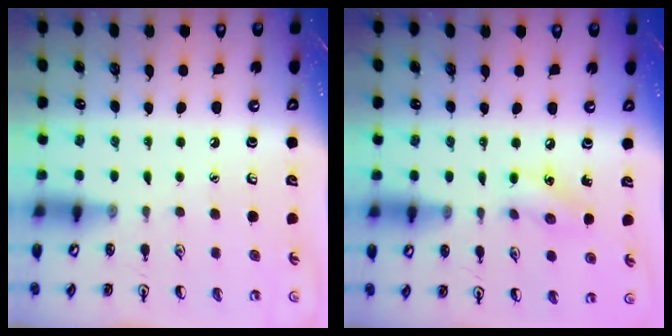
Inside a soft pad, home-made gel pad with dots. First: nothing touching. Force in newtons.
{"total": 7.3, "press": 7.2, "slide": 1.3}